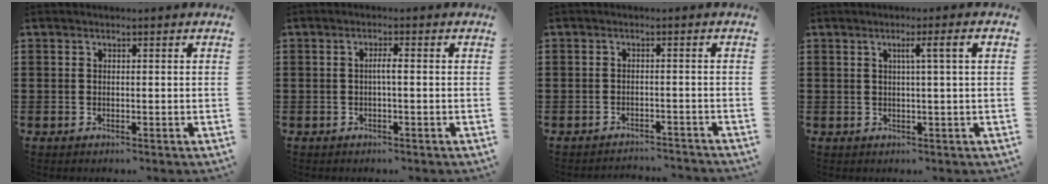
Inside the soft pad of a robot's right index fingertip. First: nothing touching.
{"total": 1.7, "force": [-0.2, 0.1, 1.7], "torque": [-0.032, 0.000, -0.006]}
{"total": 2.1, "force": [-2.1, 0.1, -0.2], "torque": [-0.004, 0.002, -0.046]}
{"total": 3.3, "force": [0.7, -0.4, 3.2], "torque": [-0.058, -0.004, 0.006]}